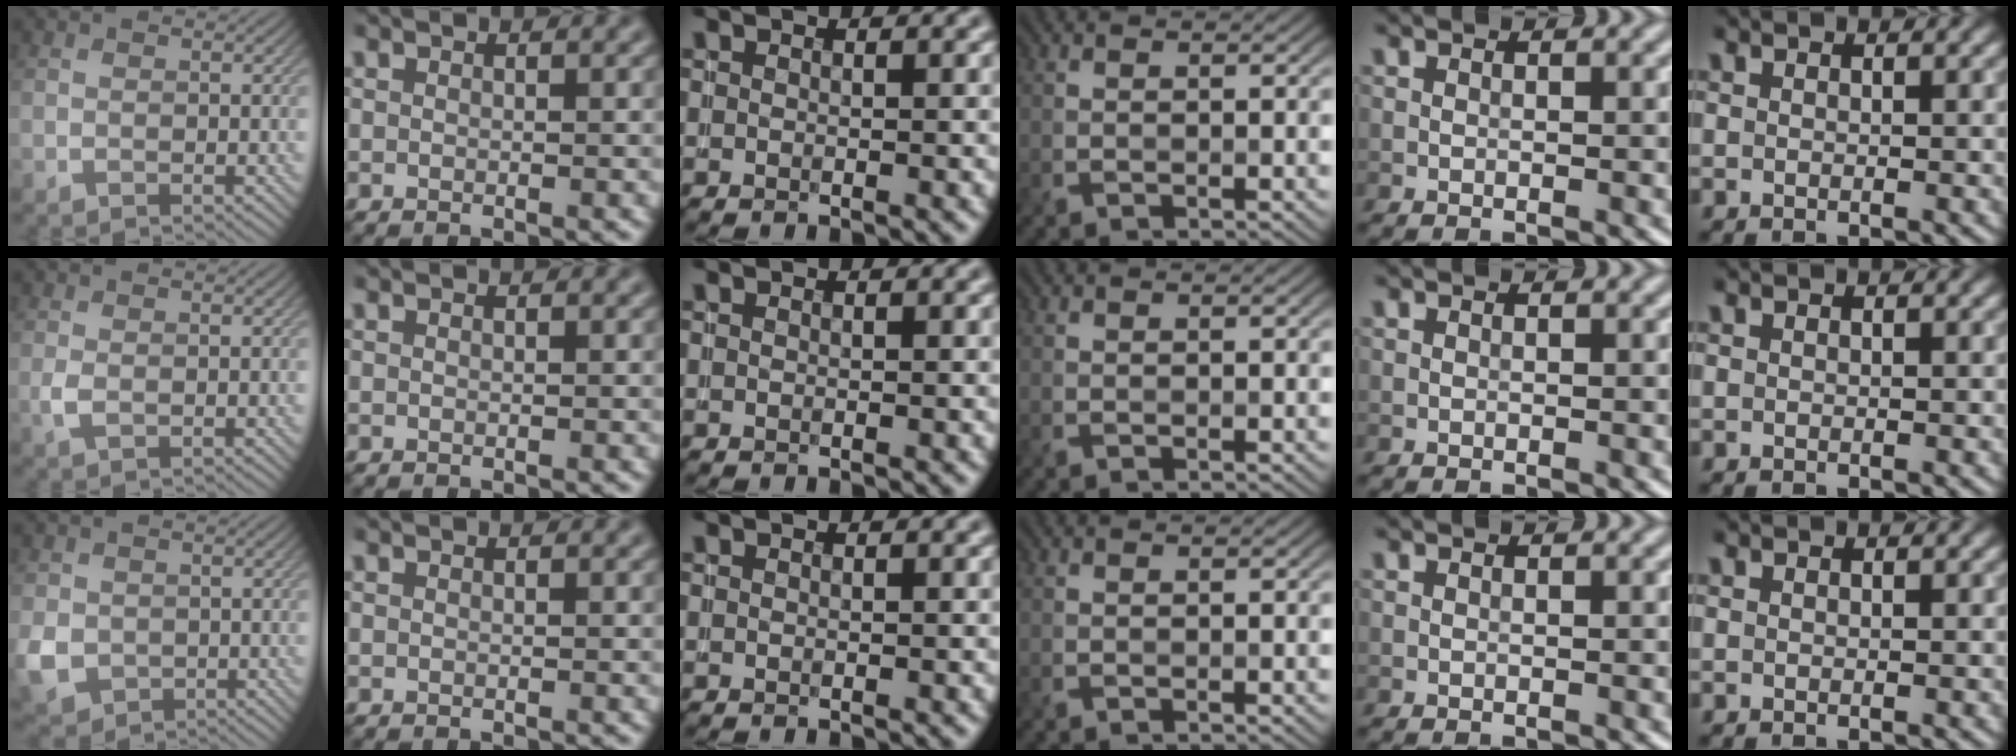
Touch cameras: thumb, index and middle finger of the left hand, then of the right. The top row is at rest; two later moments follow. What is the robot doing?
{"motion": "insert", "object": "file holder"}